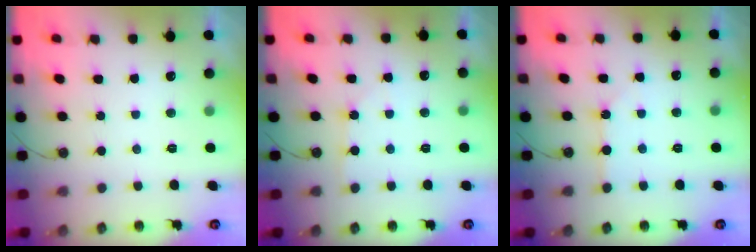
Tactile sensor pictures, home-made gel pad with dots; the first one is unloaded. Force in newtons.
{"total": 4.5, "press": 4.5, "slide": 0.7}
{"total": 2.1, "press": 2.1, "slide": 0.3}